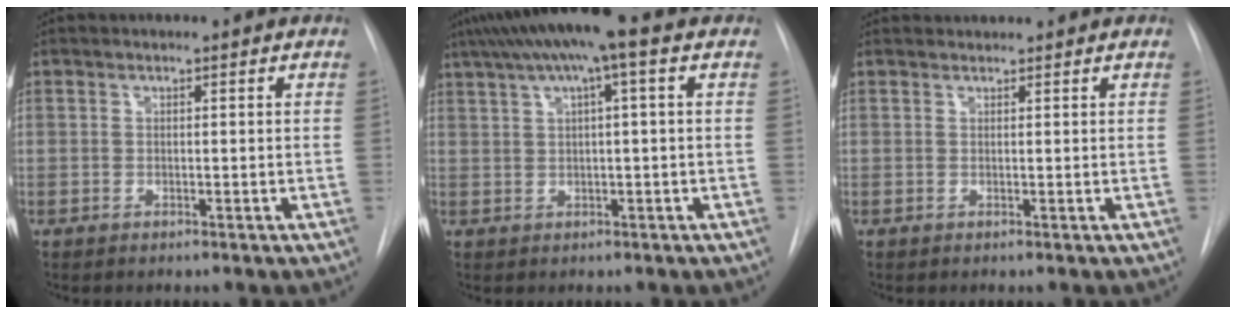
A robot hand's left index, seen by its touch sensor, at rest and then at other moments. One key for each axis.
{"total": 9.5, "fx": 5.2, "fy": 0.3, "fz": 8.0, "tx": -0.138, "ty": 0.038, "tz": 0.082}
{"total": 2.5, "fx": 2.5, "fy": 0.4, "fz": 0.1, "tx": -0.005, "ty": 0.028, "tz": 0.042}